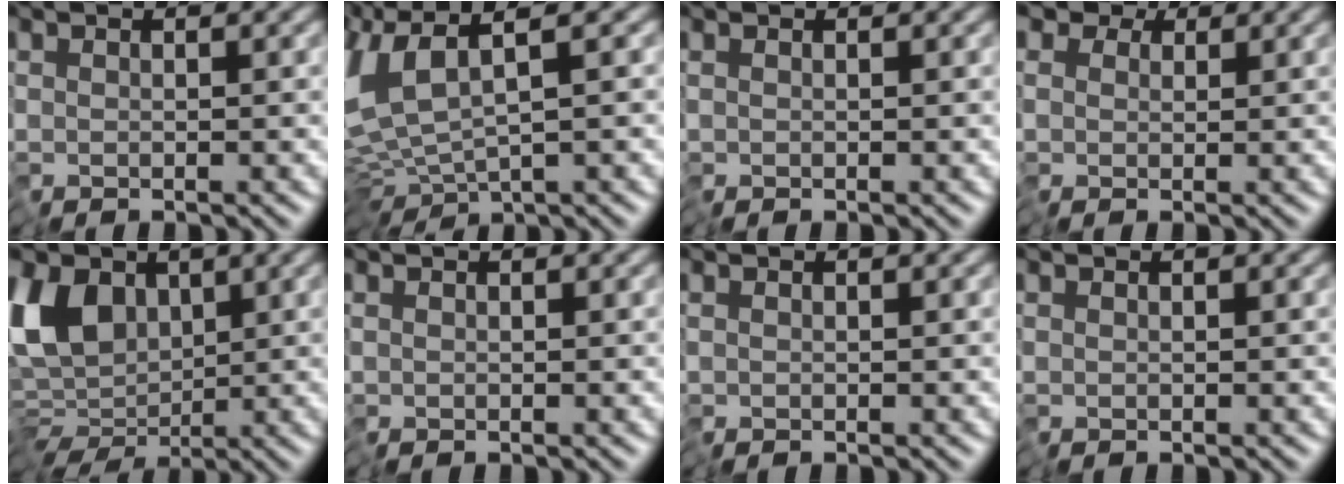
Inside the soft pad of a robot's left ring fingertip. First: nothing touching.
{"total": 9.4, "force": [1.8, 4.1, 8.3], "torque": [-0.201, -0.003, 0.043]}
{"total": 0.0}
{"total": 3.2, "force": [1.2, 2.7, 1.2], "torque": [-0.033, 0.002, 0.013]}
{"total": 8.3, "force": [0.2, 5.7, 6.0], "torque": [-0.110, -0.011, -0.007]}
{"total": 0.0}
{"total": 0.0}
{"total": 0.0}